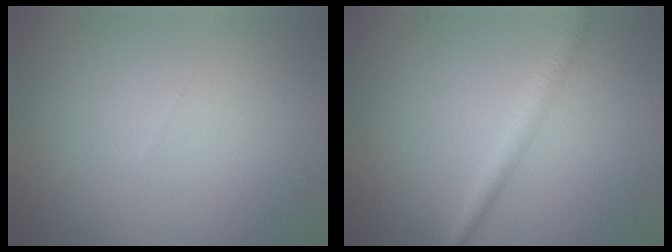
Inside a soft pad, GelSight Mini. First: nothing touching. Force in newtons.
{"total": 2.0, "press": 2.0, "slide": 0.0}